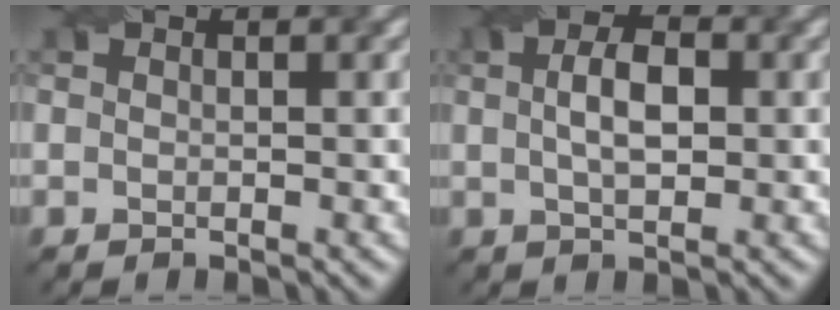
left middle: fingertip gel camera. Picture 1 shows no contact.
{"total": 2.7, "force": [-0.2, 1.5, 2.3], "torque": [-0.040, 0.005, 0.009]}